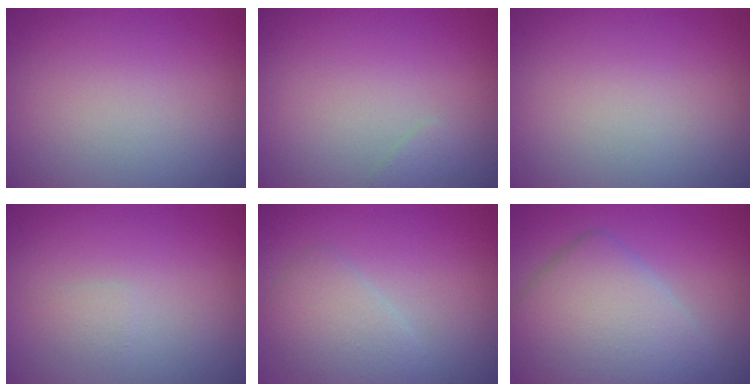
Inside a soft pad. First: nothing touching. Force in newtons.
{"total": 0.5, "press": 0.5, "slide": 0.1}
{"total": 0.0}
{"total": 0.9, "press": 0.9, "slide": 0.0}
{"total": 2.9, "press": 2.9, "slide": 0.1}
{"total": 7.5, "press": 7.5, "slide": 0.3}